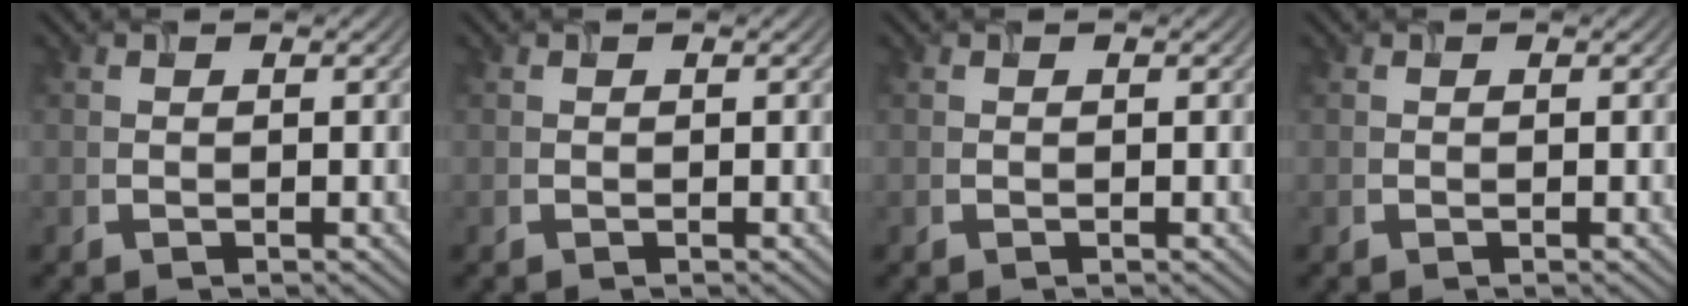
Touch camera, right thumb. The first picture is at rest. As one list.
[{"total": 0.0}, {"total": 0.0}, {"total": 0.0}]